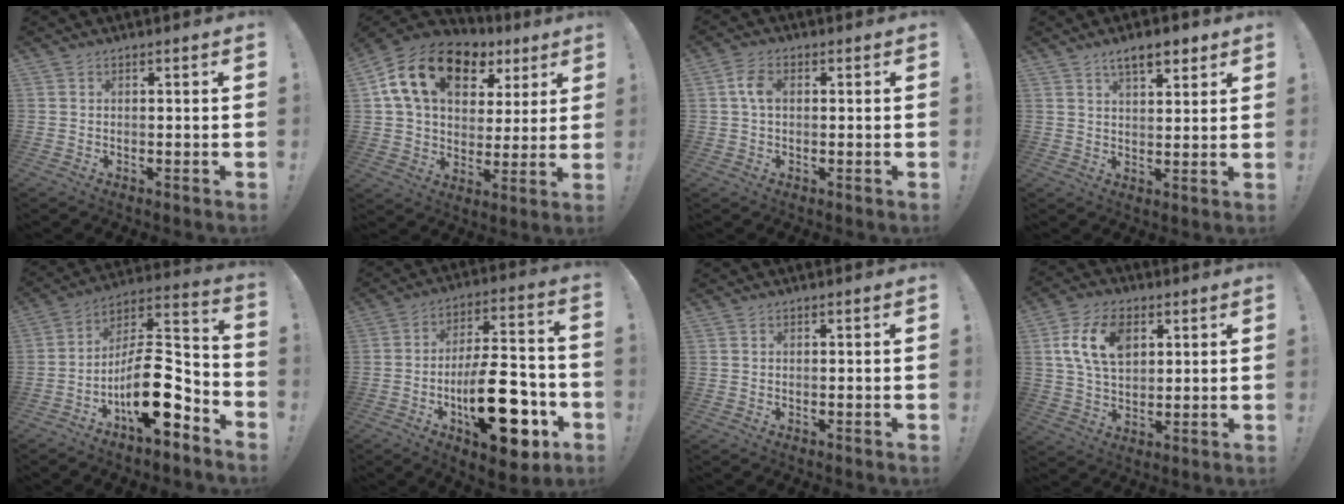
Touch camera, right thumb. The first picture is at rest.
{"total": 18.5, "force": [8.7, 11.5, 11.6], "torque": [-0.195, -0.027, 0.157]}
{"total": 4.7, "force": [0.6, 2.9, 3.7], "torque": [-0.064, 0.010, 0.012]}
{"total": 7.4, "force": [4.8, 3.0, 4.7], "torque": [-0.064, -0.019, 0.083]}
{"total": 18.2, "force": [-6.5, 7.6, 15.3], "torque": [-0.254, 0.030, -0.099]}
{"total": 23.3, "force": [-7.6, 10.0, 19.7], "torque": [-0.309, 0.051, -0.108]}
{"total": 0.0}
{"total": 13.7, "force": [4.8, 9.0, 9.1], "torque": [-0.165, -0.001, 0.090]}